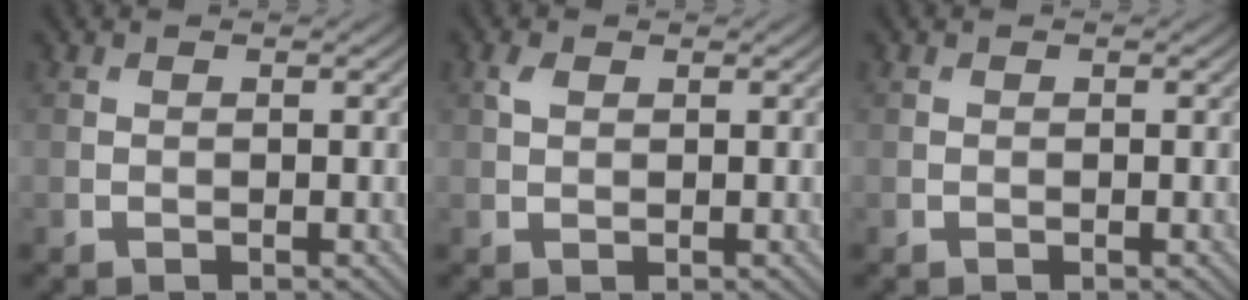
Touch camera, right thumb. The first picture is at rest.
{"total": 1.2, "force": [0.5, 0.8, 0.8], "torque": [-0.020, 0.004, 0.010]}
{"total": 0.0}